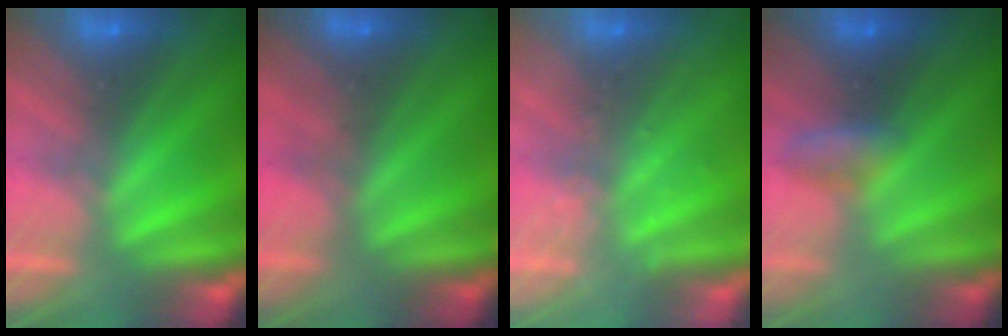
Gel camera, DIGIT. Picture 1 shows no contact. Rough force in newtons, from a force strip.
{"total": 2.1}
{"total": 2.1}
{"total": 2.7}